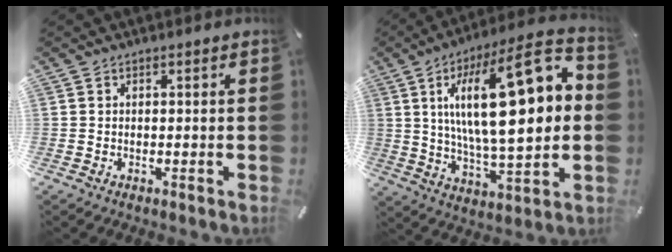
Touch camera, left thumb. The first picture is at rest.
{"total": 27.1, "force": [5.6, 10.7, 24.3], "torque": [-0.399, -0.032, 0.085]}